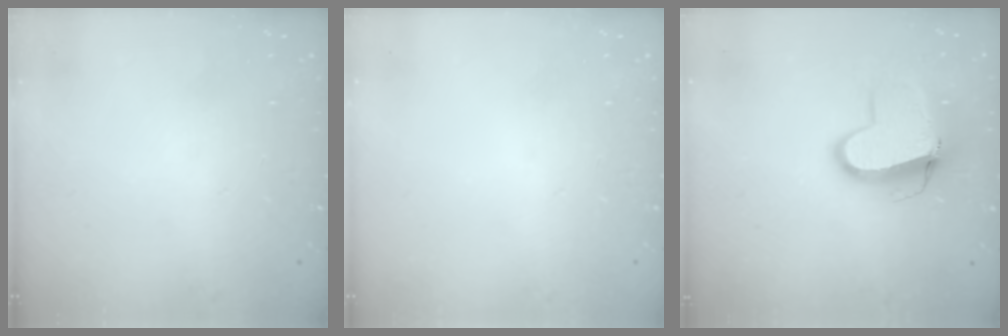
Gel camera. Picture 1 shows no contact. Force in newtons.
{"total": 0.0}
{"total": 11.6, "press": 11.6, "slide": 1.2}